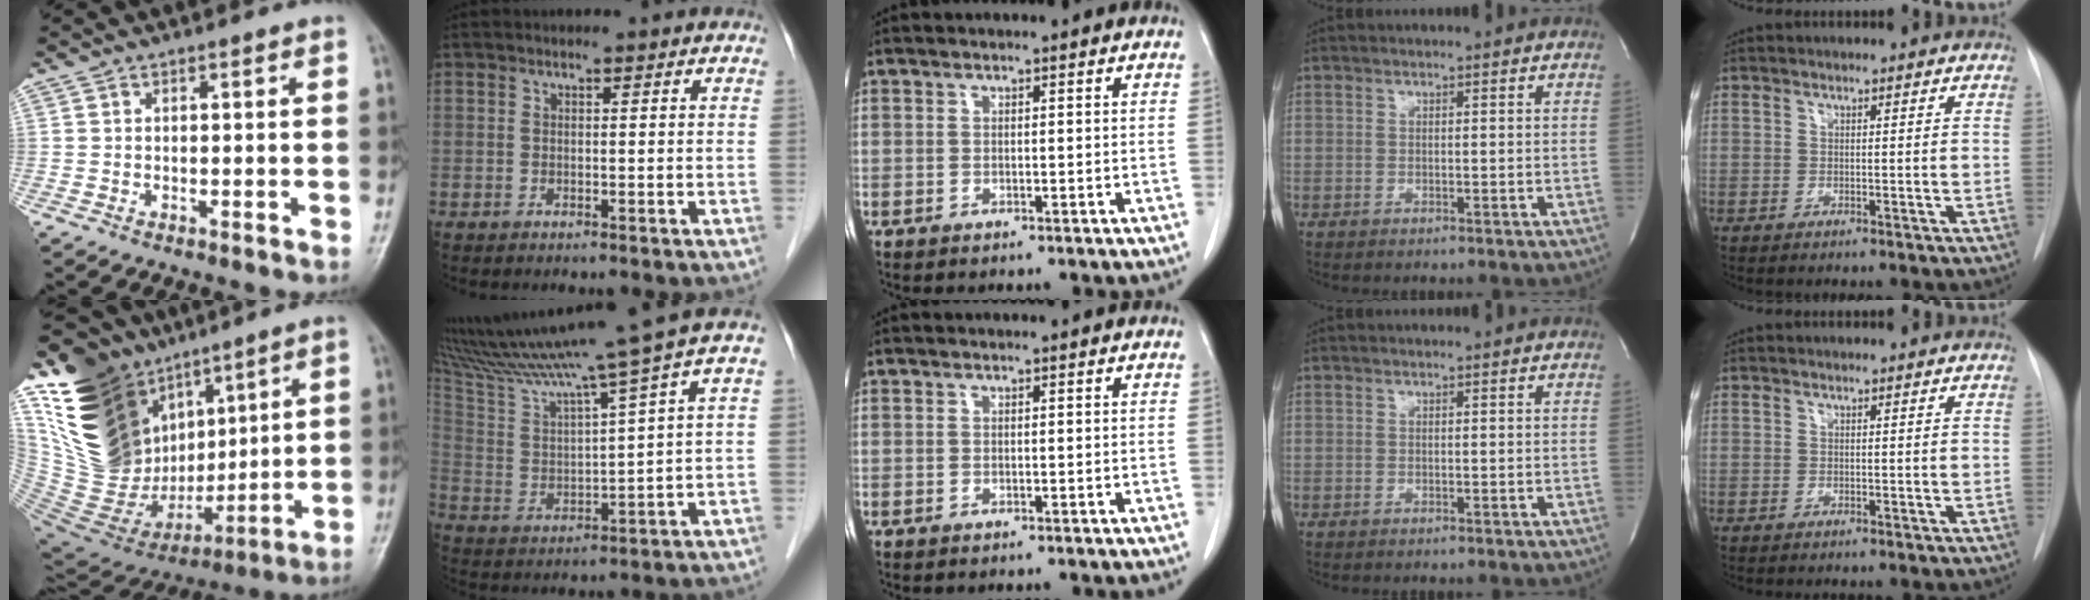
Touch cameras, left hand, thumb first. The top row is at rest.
{"thumb": {"total": 28.6, "force": [11.7, 19.4, 17.5], "torque": [-0.309, -0.030, 0.238]}, "index": {"total": 15.1, "force": [12.3, -3.1, 8.2], "torque": [-0.150, -0.011, 0.217]}}